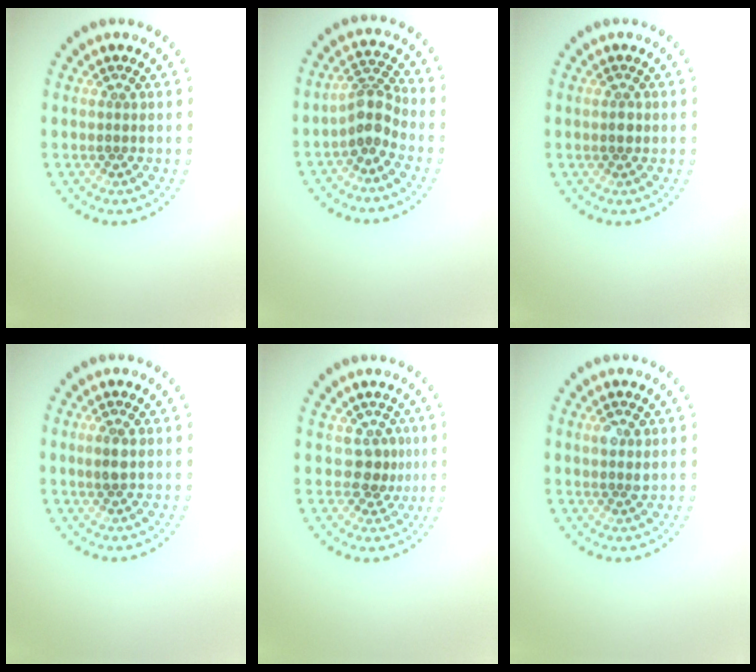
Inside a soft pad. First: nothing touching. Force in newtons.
{"total": 2.7, "press": 2.0, "slide": 1.8}
{"total": 1.1, "press": 1.1, "slide": 0.2}
{"total": 1.4, "press": 1.3, "slide": 0.4}
{"total": 2.2, "press": 1.6, "slide": 1.6}
{"total": 1.5, "press": 1.5, "slide": 0.4}